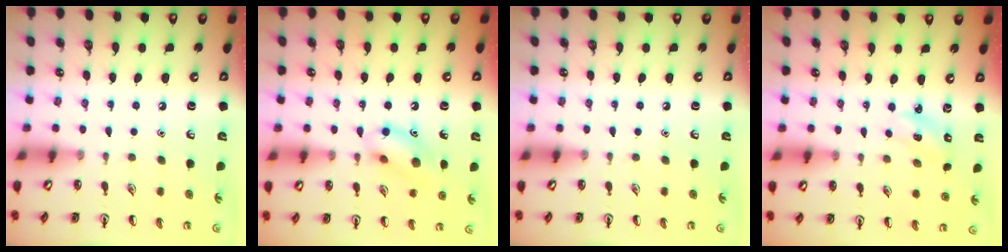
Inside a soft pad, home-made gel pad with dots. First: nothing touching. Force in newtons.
{"total": 10.7, "press": 10.6, "slide": 1.4}
{"total": 0.0}
{"total": 2.2, "press": 2.1, "slide": 0.4}